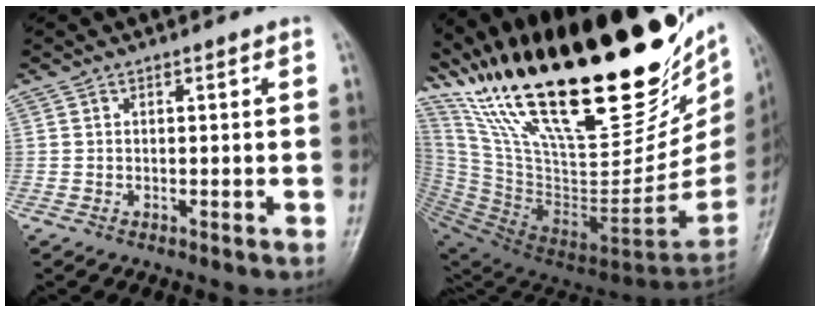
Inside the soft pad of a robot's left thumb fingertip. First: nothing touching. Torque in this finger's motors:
{"motor_torque": [2.76, 1.04, 0.84, -1.93, 0.74]}